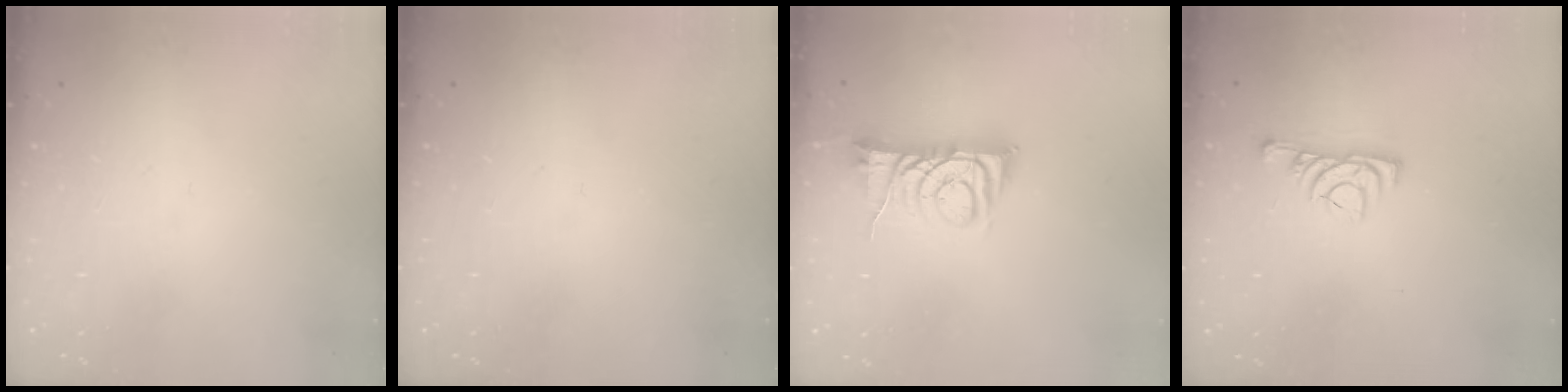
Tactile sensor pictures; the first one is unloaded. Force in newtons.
{"total": 0.0}
{"total": 8.3, "press": 8.3, "slide": 0.6}
{"total": 5.0, "press": 4.9, "slide": 1.1}